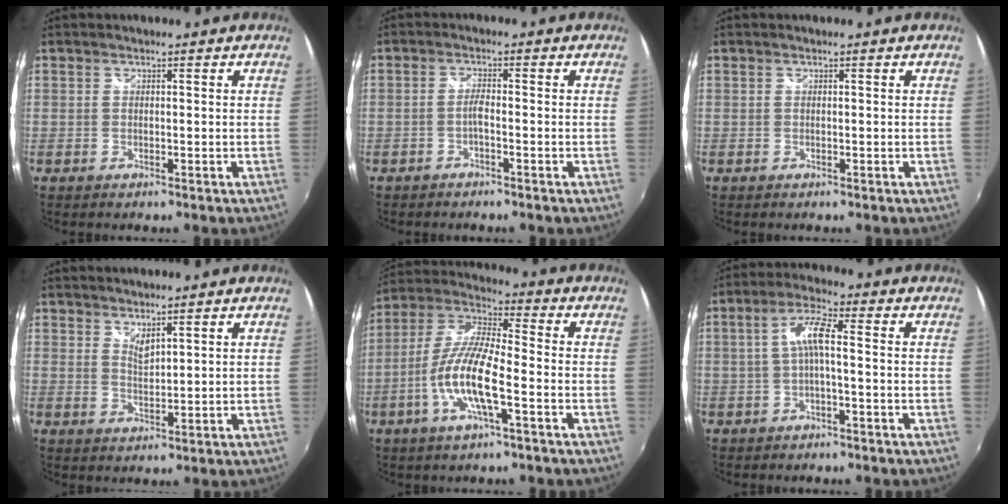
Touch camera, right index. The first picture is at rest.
{"total": 1.7, "force": [-1.1, 0.0, 1.3], "torque": [-0.030, 0.005, -0.023]}
{"total": 0.0}
{"total": 2.5, "force": [2.3, 0.4, 1.1], "torque": [-0.017, 0.001, 0.040]}
{"total": 12.1, "force": [-4.3, 2.3, 11.0], "torque": [-0.230, -0.005, -0.084]}
{"total": 5.3, "force": [-0.7, 0.6, 5.2], "torque": [-0.108, 0.013, -0.012]}